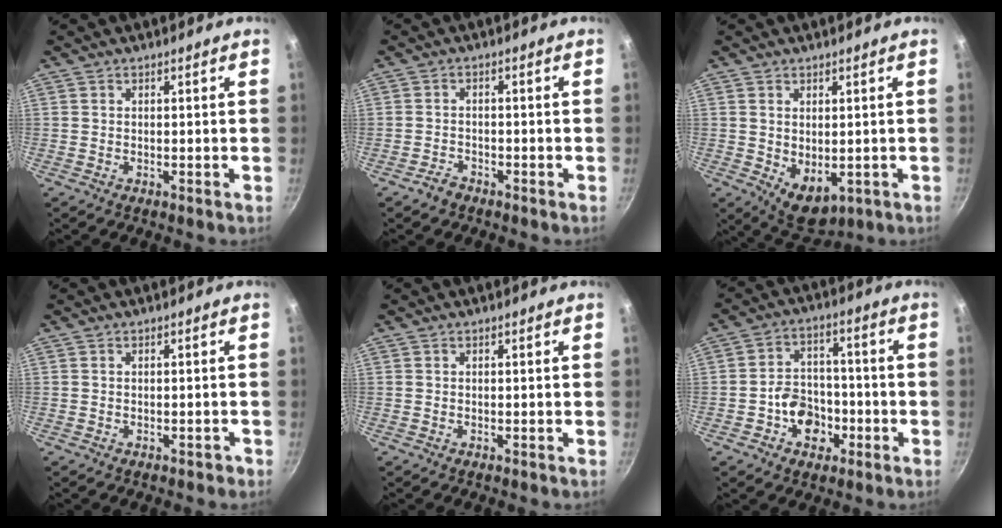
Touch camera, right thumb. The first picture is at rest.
{"total": 2.1, "force": [-1.8, 1.1, 0.5], "torque": [-0.006, 0.021, -0.029]}
{"total": 6.5, "force": [-0.2, 4.2, 5.0], "torque": [-0.061, -0.019, 0.014]}
{"total": 0.7, "force": [-0.5, 0.4, 0.2], "torque": [0.005, 0.012, 0.003]}
{"total": 0.0}
{"total": 8.9, "force": [-3.2, 6.9, 4.5], "torque": [-0.041, 0.031, -0.056]}